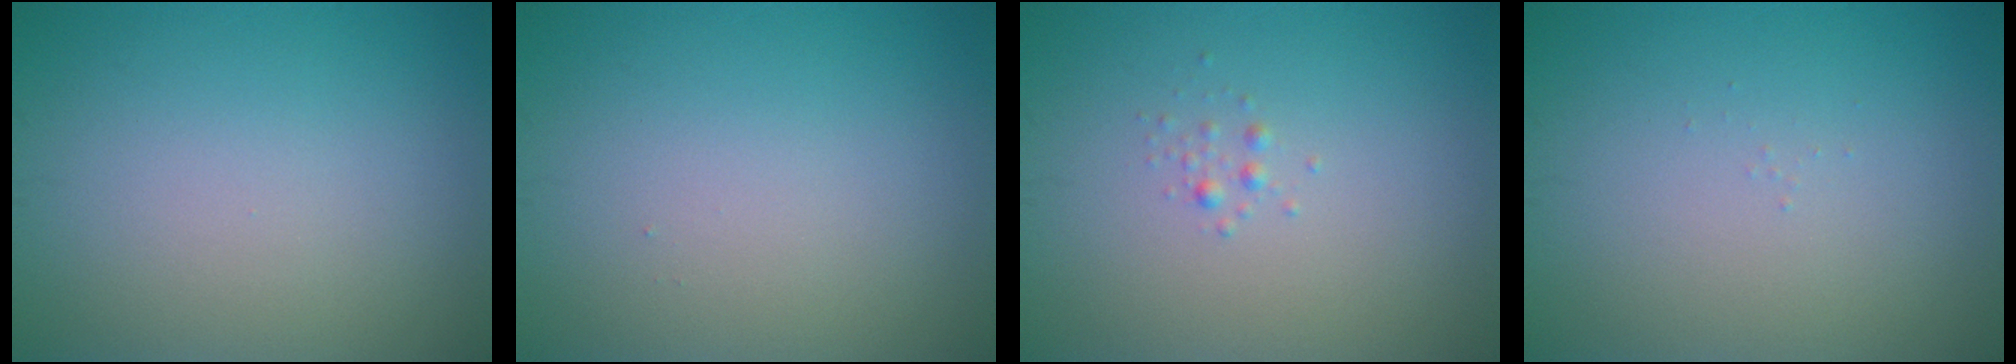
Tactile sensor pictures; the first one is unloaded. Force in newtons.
{"total": 0.0}
{"total": 0.7, "press": 0.7, "slide": 0.0}
{"total": 0.0}